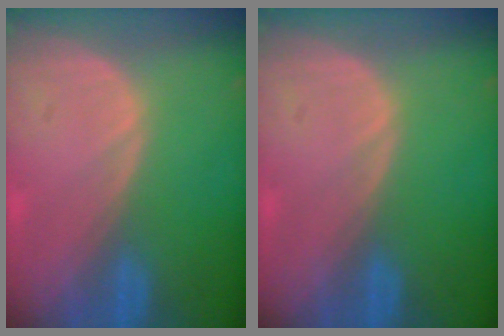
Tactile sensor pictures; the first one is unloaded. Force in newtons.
{"total": 0.0}